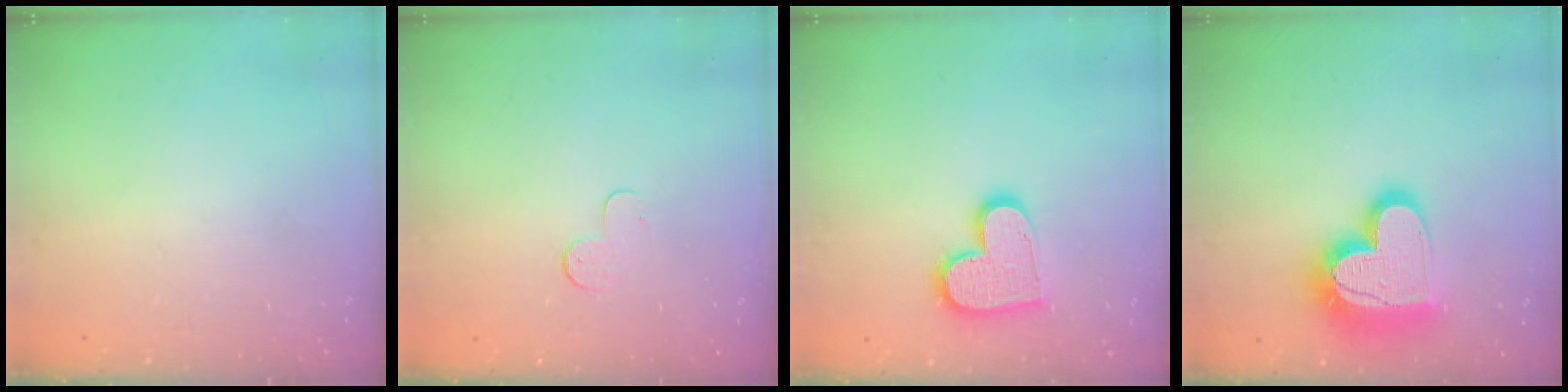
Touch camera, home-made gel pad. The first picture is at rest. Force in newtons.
{"total": 5.0, "press": 4.9, "slide": 0.5}
{"total": 13.8, "press": 13.7, "slide": 1.1}
{"total": 21.1, "press": 21.0, "slide": 1.9}